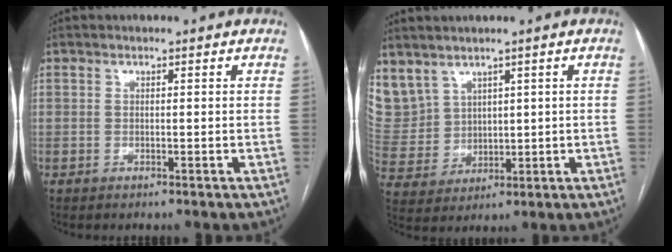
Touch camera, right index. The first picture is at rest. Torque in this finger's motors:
{"motor_torque": [-0.29, 0.44, 0.01, -0.01]}